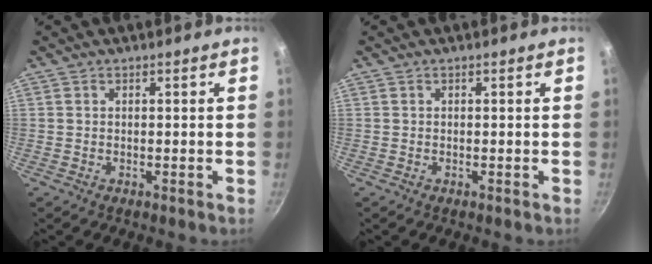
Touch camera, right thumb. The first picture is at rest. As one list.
[{"total": 0.0}]